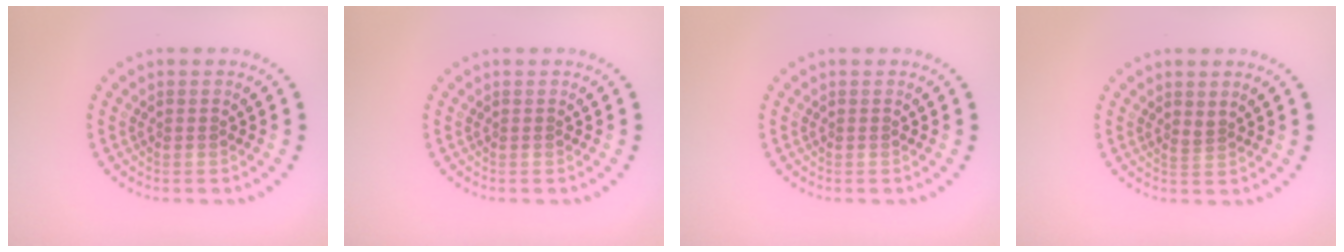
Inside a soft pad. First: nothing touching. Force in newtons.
{"total": 0.0}
{"total": 0.0}
{"total": 0.7, "press": 0.5, "slide": 0.6}